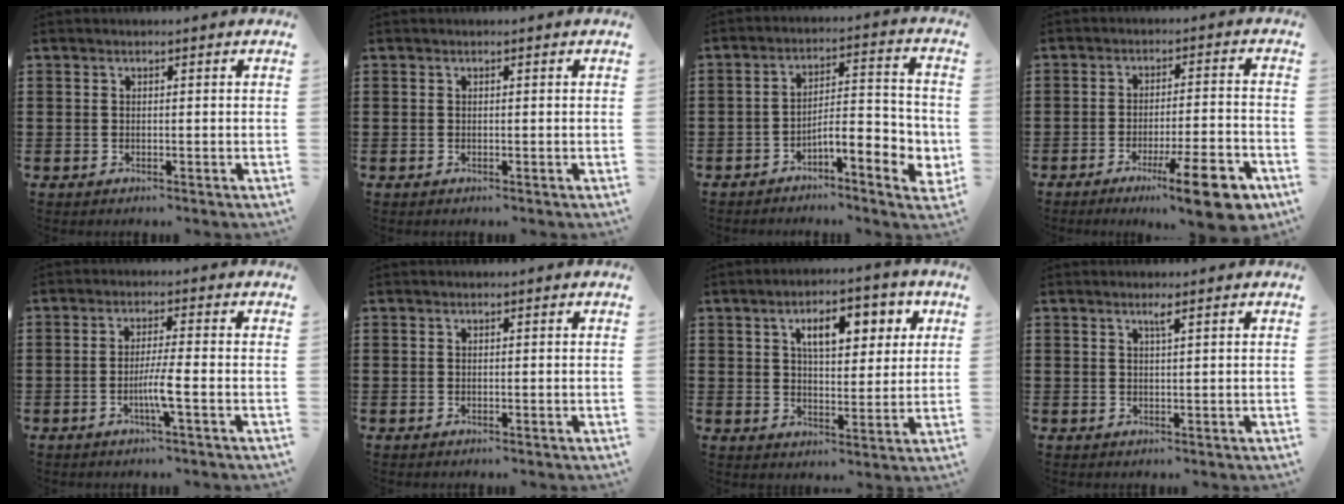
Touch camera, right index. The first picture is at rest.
{"total": 0.0}
{"total": 6.6, "force": [-3.3, 1.9, 5.5], "torque": [-0.076, -0.016, -0.062]}
{"total": 11.0, "force": [-6.6, 1.3, 8.6], "torque": [-0.127, 0.008, -0.110]}
{"total": 4.4, "force": [-1.6, -0.3, 4.1], "torque": [-0.079, -0.014, -0.032]}
{"total": 0.0}
{"total": 8.2, "force": [3.5, 3.6, 6.5], "torque": [-0.108, 0.002, 0.051]}
{"total": 1.4, "force": [0.8, -0.1, 1.2], "torque": [-0.023, -0.001, 0.013]}